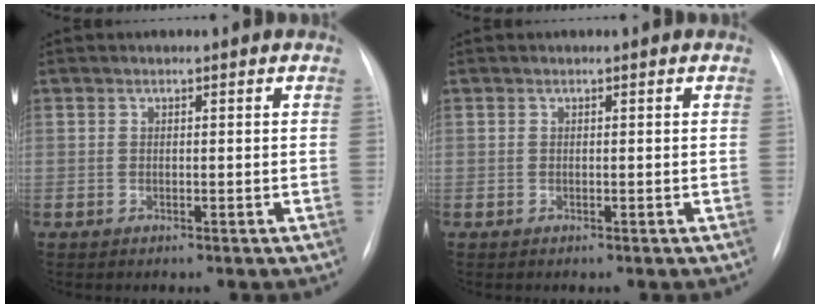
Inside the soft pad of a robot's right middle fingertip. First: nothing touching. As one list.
[{"total": 0.0}]